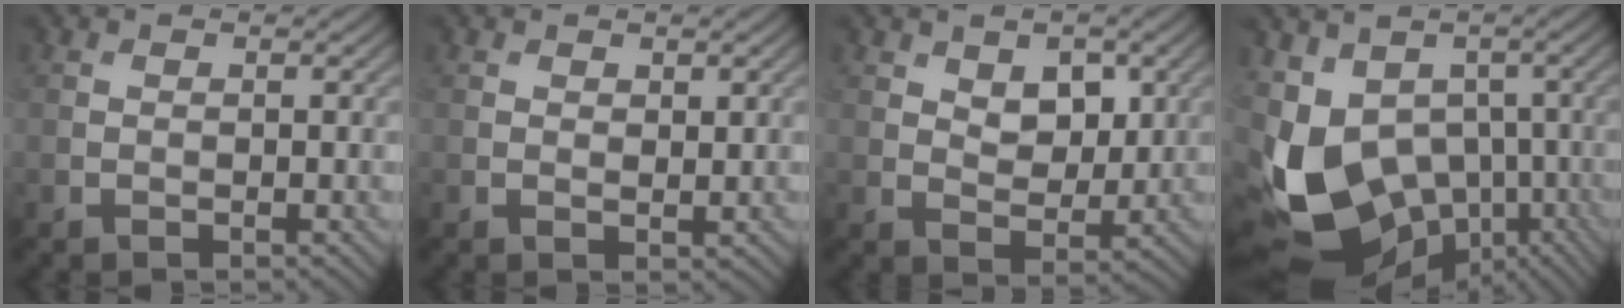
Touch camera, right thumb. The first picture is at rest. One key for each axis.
{"total": 1.1, "fx": 0.7, "fy": 0.6, "fz": 0.5, "tx": -0.009, "ty": -0.005, "tz": 0.016}
{"total": 4.9, "fx": 1.9, "fy": 3.1, "fz": 3.2, "tx": -0.055, "ty": -0.007, "tz": 0.029}
{"total": 15.4, "fx": -3.6, "fy": 11.1, "fz": 10.1, "tx": -0.236, "ty": -0.031, "tz": -0.026}